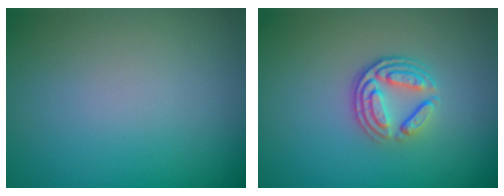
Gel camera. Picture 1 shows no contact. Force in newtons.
{"total": 3.8, "press": 2.7, "slide": 2.6}